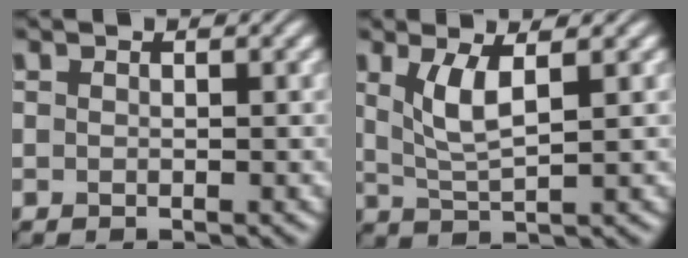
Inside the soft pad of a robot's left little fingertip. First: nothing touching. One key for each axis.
{"total": 3.5, "fx": 1.3, "fy": 0.9, "fz": 3.1, "tx": -0.068, "ty": -0.005, "tz": 0.030}